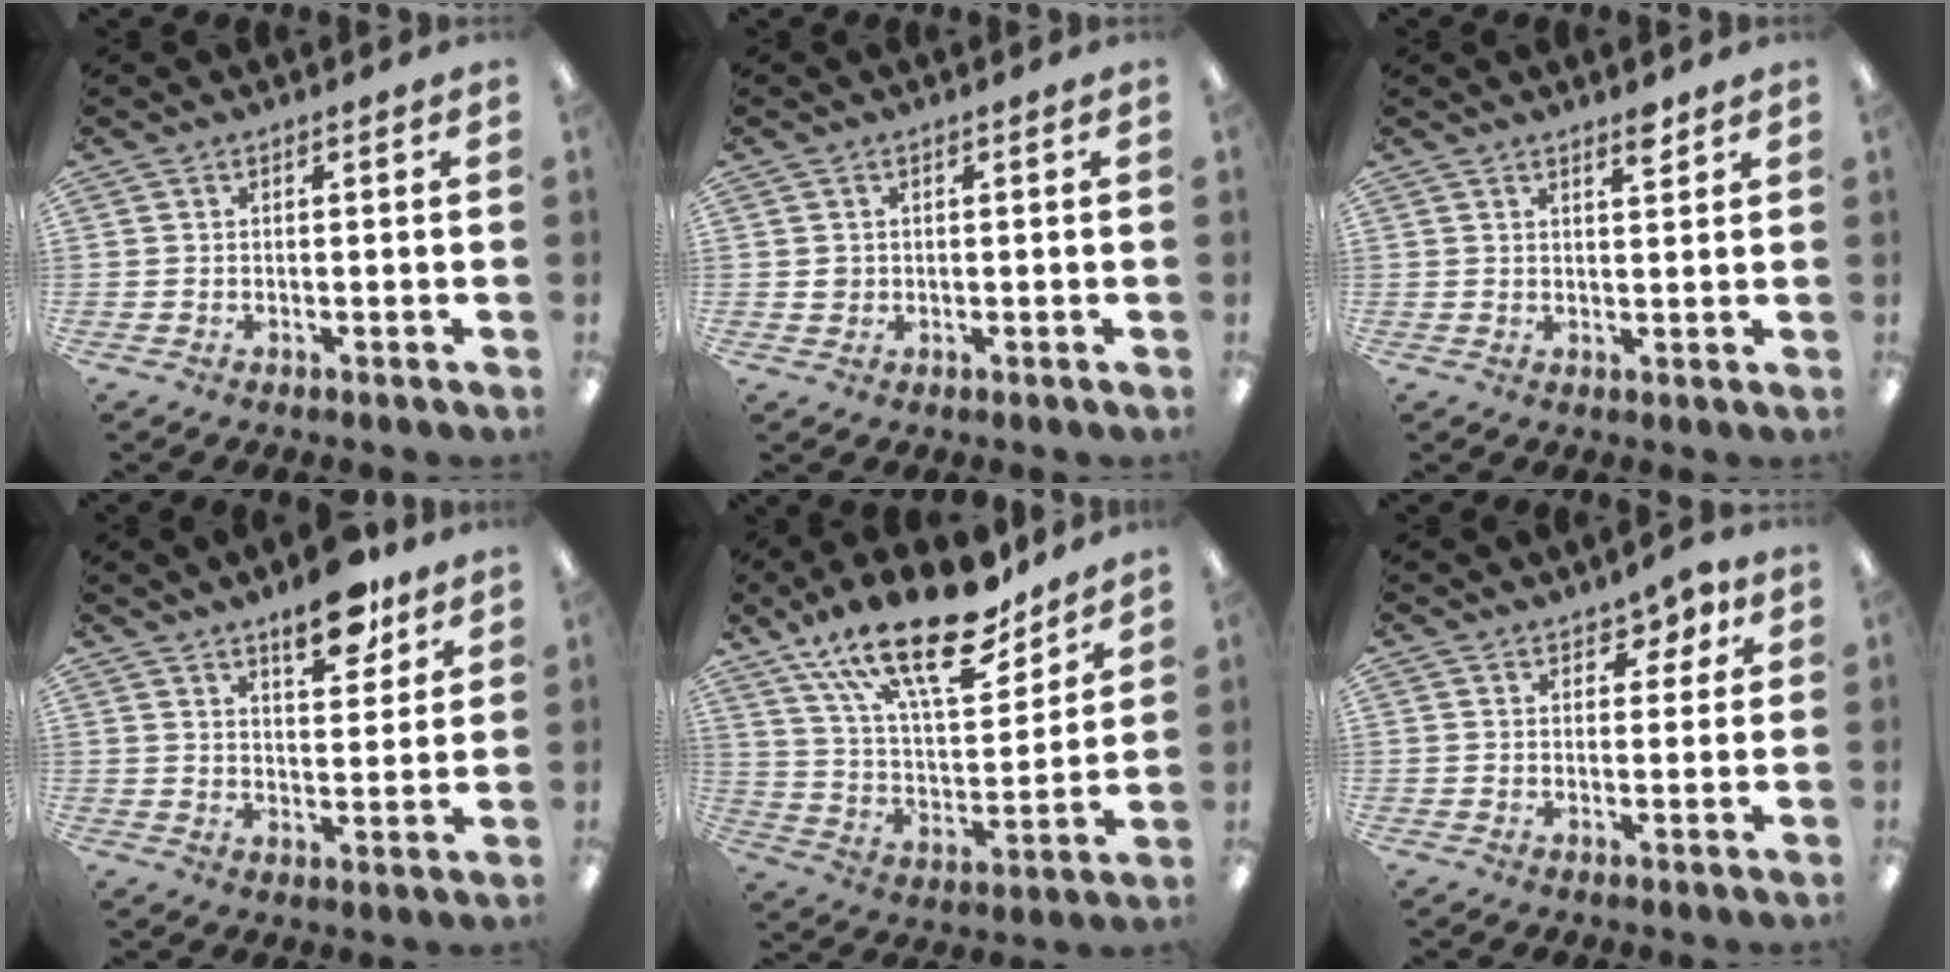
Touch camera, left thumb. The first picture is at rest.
{"total": 1.3, "force": [0.3, 1.2, 0.4], "torque": [-0.009, 0.005, 0.004]}
{"total": 3.2, "force": [2.7, 0.6, 1.6], "torque": [-0.013, -0.015, 0.042]}
{"total": 10.3, "force": [7.6, 3.7, 5.9], "torque": [-0.069, -0.046, 0.127]}
{"total": 24.2, "force": [16.1, 9.5, 15.4], "torque": [-0.258, -0.090, 0.279]}
{"total": 4.3, "force": [3.0, 2.4, 1.9], "torque": [-0.012, -0.015, 0.049]}